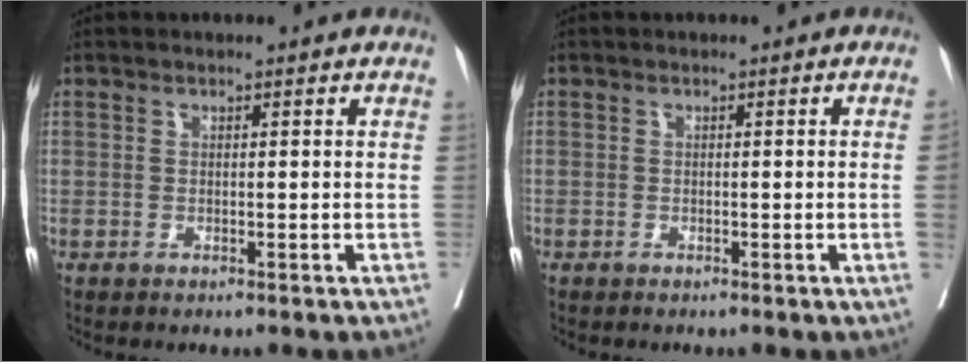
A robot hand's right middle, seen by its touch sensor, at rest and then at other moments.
{"total": 0.7, "force": [0.0, -0.3, 0.6], "torque": [-0.007, -0.001, 0.001]}